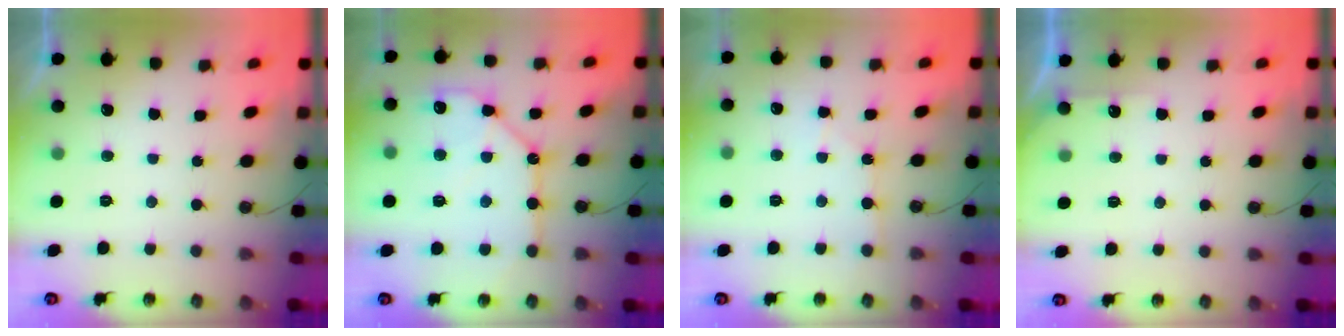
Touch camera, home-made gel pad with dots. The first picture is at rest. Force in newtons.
{"total": 13.6, "press": 13.5, "slide": 1.3}
{"total": 3.0, "press": 3.0, "slide": 0.4}
{"total": 3.1, "press": 3.1, "slide": 0.4}